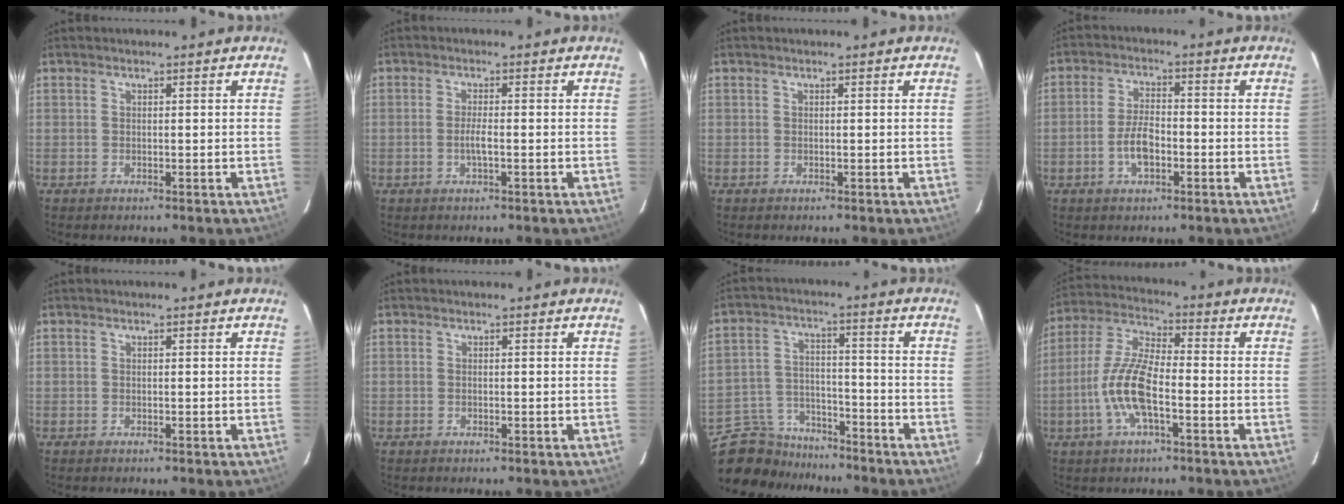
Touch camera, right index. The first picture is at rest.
{"total": 2.2, "force": [-0.7, 0.1, 2.1], "torque": [-0.040, -0.002, -0.013]}
{"total": 0.0}
{"total": 5.7, "force": [-2.1, 2.6, 4.6], "torque": [-0.097, 0.005, -0.038]}
{"total": 0.0}
{"total": 0.0}
{"total": 12.5, "force": [-10.7, 6.1, 2.5], "torque": [-0.085, 0.028, -0.173]}
{"total": 11.5, "force": [-3.6, 3.6, 10.3], "torque": [-0.221, 0.003, -0.074]}